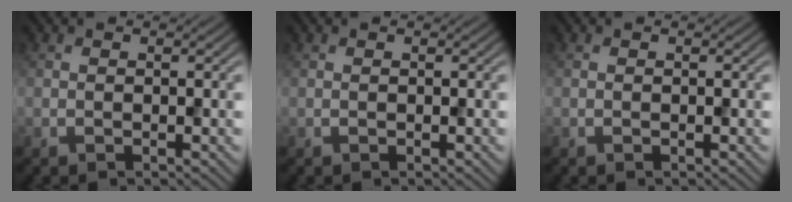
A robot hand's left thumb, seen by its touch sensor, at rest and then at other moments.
{"total": 0.0}
{"total": 0.0}